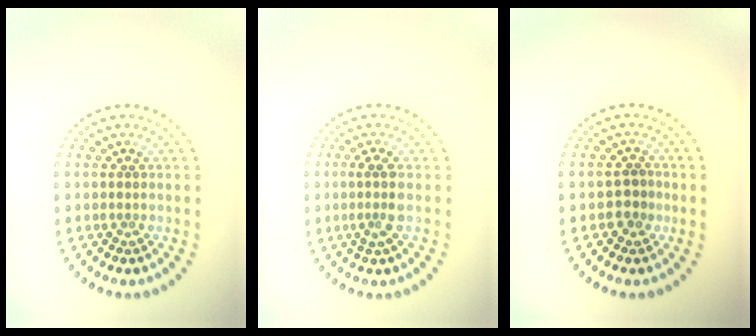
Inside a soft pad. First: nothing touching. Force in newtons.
{"total": 2.1, "press": 1.6, "slide": 1.3}
{"total": 1.6, "press": 1.5, "slide": 0.7}